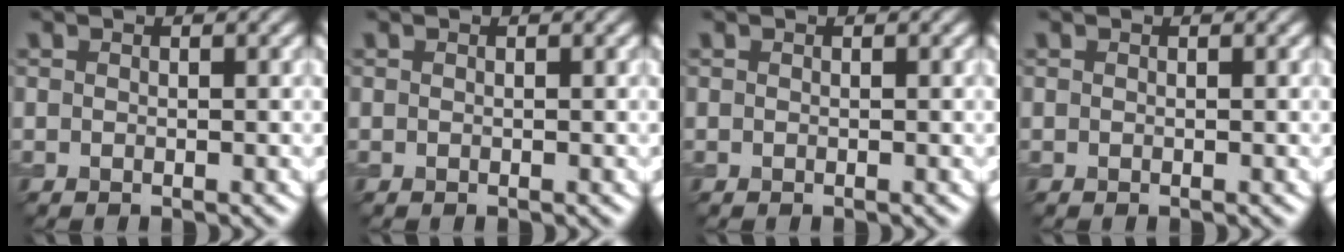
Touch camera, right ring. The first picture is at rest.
{"total": 0.0}
{"total": 0.0}
{"total": 0.0}